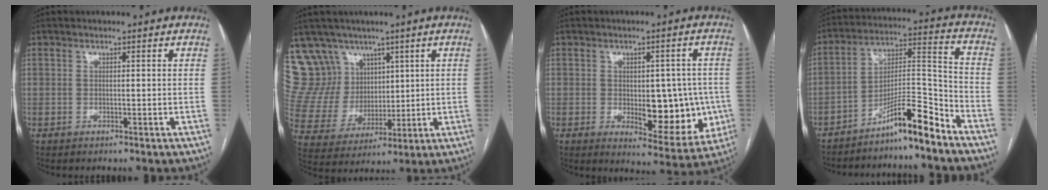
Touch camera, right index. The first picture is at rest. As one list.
[{"total": 13.9, "force": [9.3, 10.0, 2.3], "torque": [-0.065, 0.050, 0.200]}, {"total": 11.6, "force": [-1.4, 5.5, 10.1], "torque": [-0.115, 0.004, 0.000]}, {"total": 10.4, "force": [-8.3, 0.4, 6.4], "torque": [-0.109, 0.024, -0.140]}]